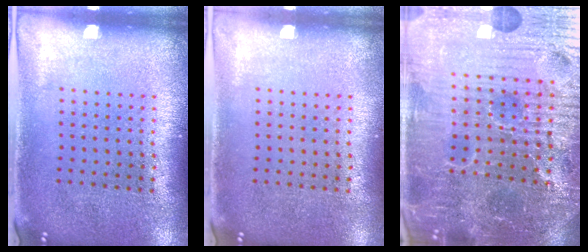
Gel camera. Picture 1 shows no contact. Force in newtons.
{"total": 0.0}
{"total": 6.2, "press": 5.8, "slide": 2.1}